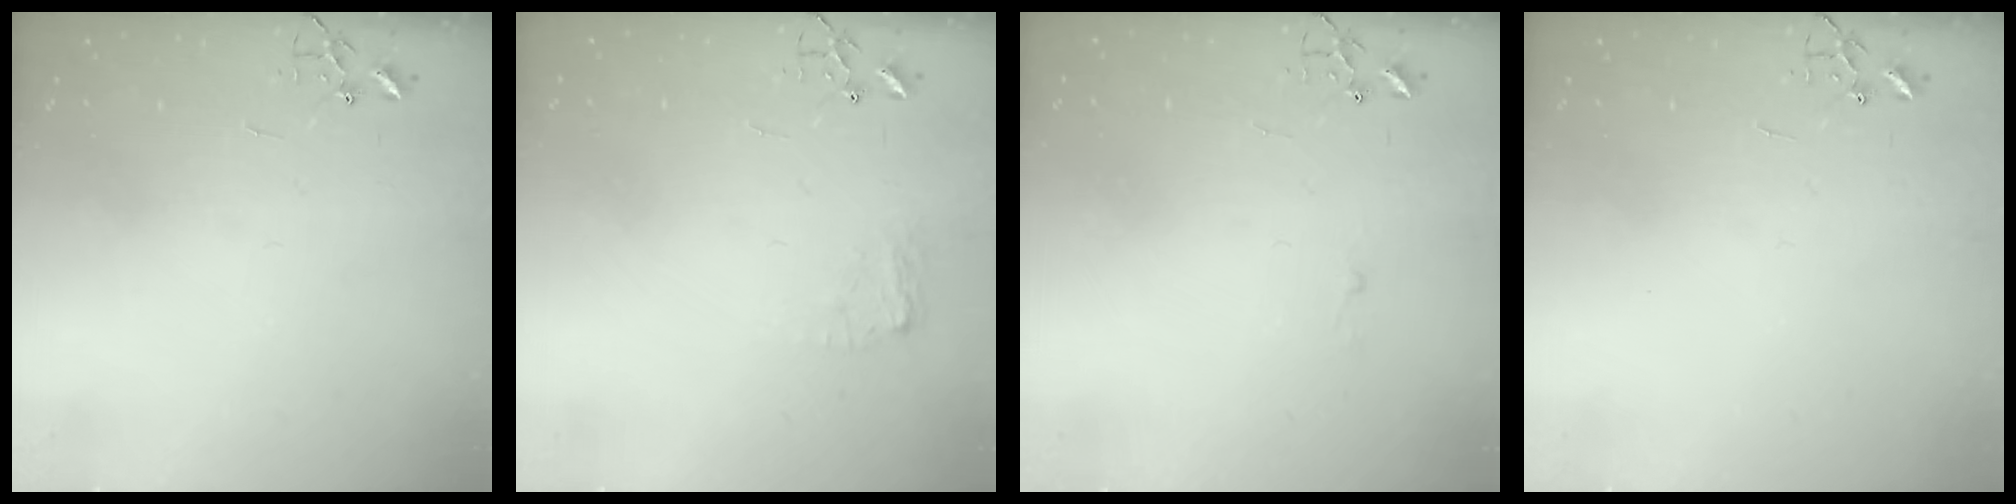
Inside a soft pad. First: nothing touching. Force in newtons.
{"total": 6.6, "press": 6.6, "slide": 0.2}
{"total": 1.8, "press": 1.8, "slide": 0.2}
{"total": 0.0}